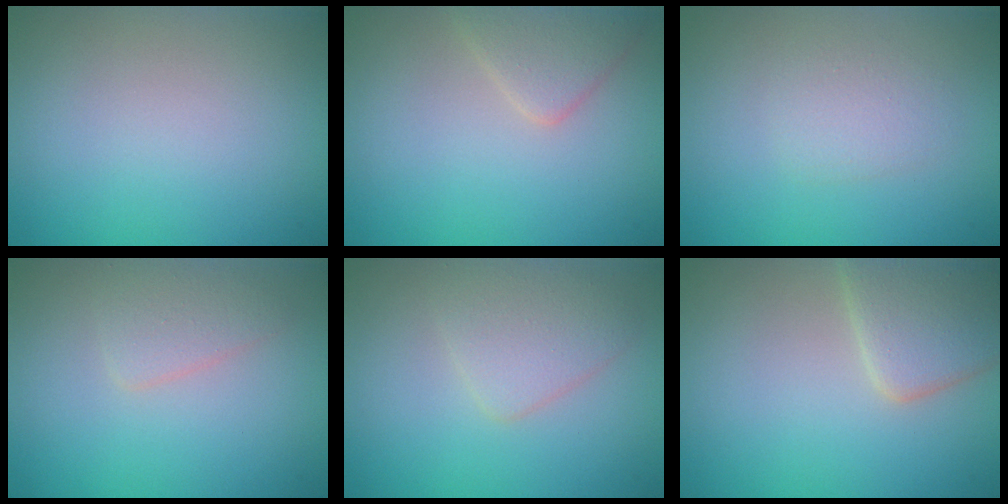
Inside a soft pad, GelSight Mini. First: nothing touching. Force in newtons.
{"total": 2.2, "press": 2.2, "slide": 0.1}
{"total": 1.6, "press": 1.6, "slide": 0.1}
{"total": 1.9, "press": 1.9, "slide": 0.0}
{"total": 2.8, "press": 2.8, "slide": 0.0}
{"total": 4.2, "press": 4.2, "slide": 0.2}